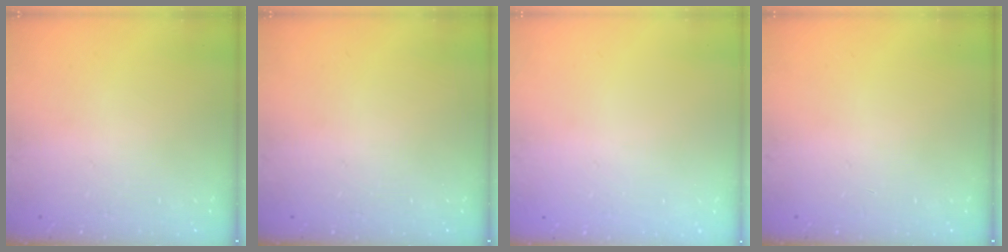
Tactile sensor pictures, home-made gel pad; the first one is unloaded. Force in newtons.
{"total": 0.0}
{"total": 0.0}
{"total": 0.0}